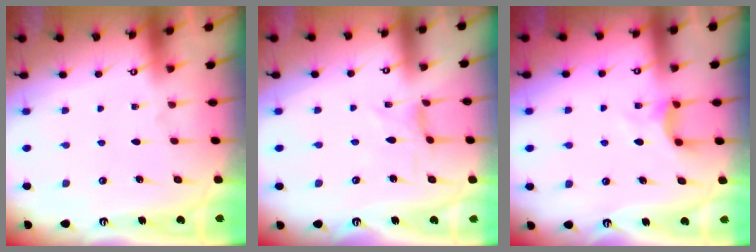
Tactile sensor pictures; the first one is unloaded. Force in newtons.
{"total": 1.5, "press": 1.5, "slide": 0.3}
{"total": 4.7, "press": 4.7, "slide": 0.6}